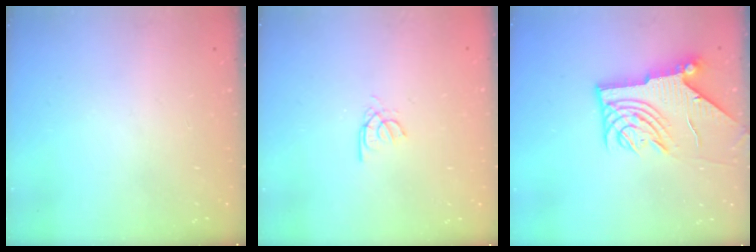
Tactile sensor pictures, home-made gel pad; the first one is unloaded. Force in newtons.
{"total": 2.6, "press": 2.6, "slide": 0.3}
{"total": 10.2, "press": 10.1, "slide": 1.1}